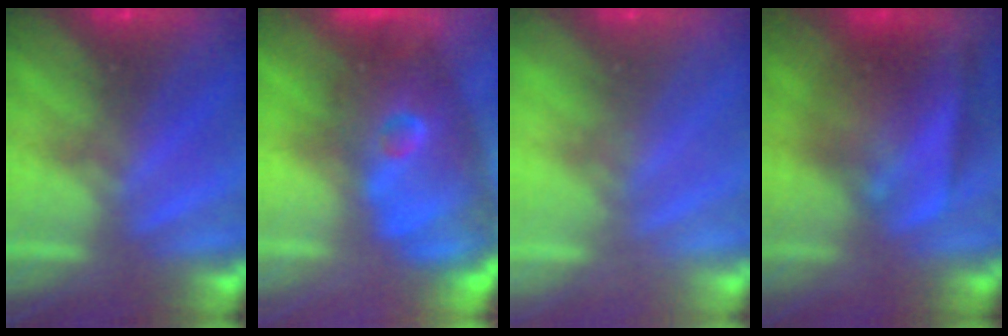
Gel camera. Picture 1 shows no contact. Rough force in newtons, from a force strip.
{"total": 8.0}
{"total": 2.0}
{"total": 3.5}